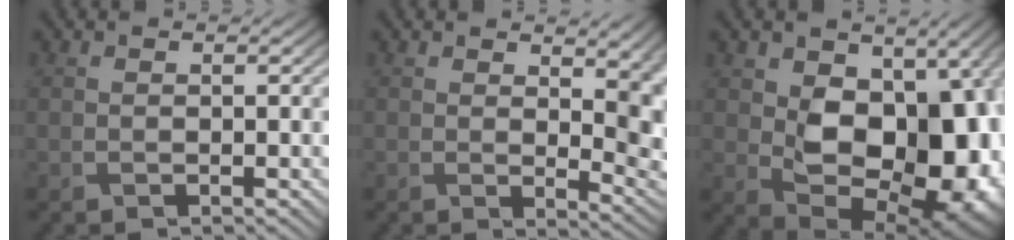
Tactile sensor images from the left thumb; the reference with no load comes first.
{"total": 6.8, "force": [2.0, 3.2, 5.7], "torque": [-0.072, -0.014, 0.046]}
{"total": 16.2, "force": [-0.2, 10.7, 12.1], "torque": [-0.149, -0.032, 0.021]}